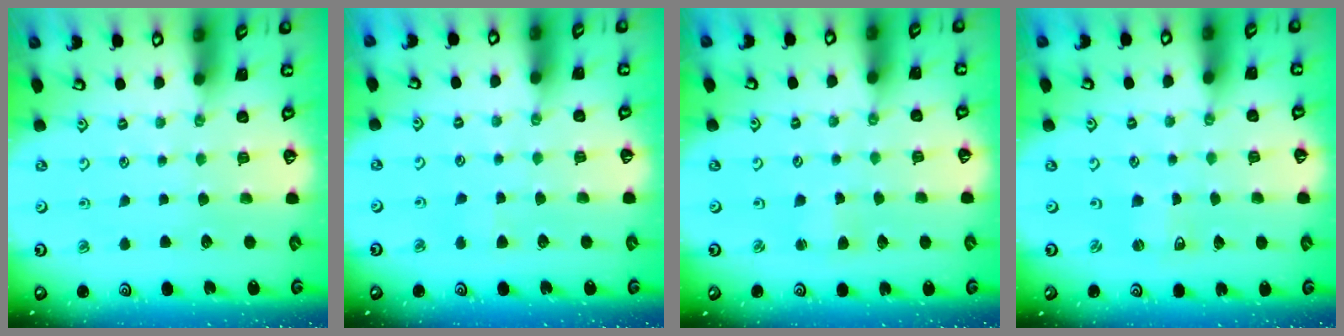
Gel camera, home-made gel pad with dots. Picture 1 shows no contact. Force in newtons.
{"total": 3.0, "press": 3.0, "slide": 0.3}
{"total": 2.7, "press": 2.6, "slide": 0.4}
{"total": 2.0, "press": 2.0, "slide": 0.4}